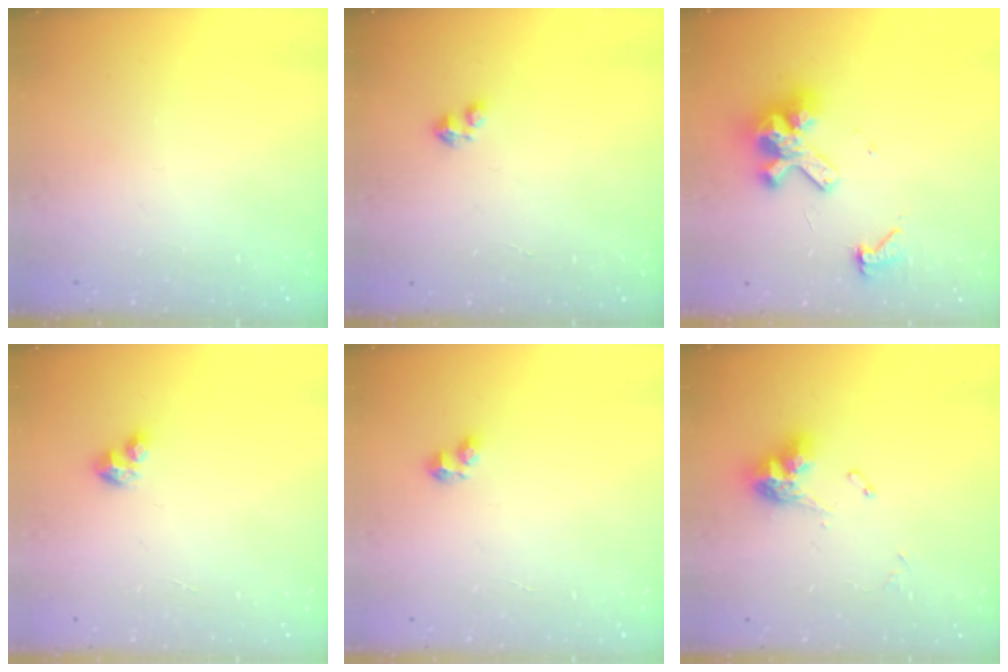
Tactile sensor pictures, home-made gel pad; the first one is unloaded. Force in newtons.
{"total": 1.8, "press": 1.8, "slide": 0.4}
{"total": 11.4, "press": 11.4, "slide": 1.4}
{"total": 2.8, "press": 2.8, "slide": 0.2}
{"total": 3.8, "press": 3.8, "slide": 0.7}
{"total": 10.2, "press": 10.1, "slide": 1.0}